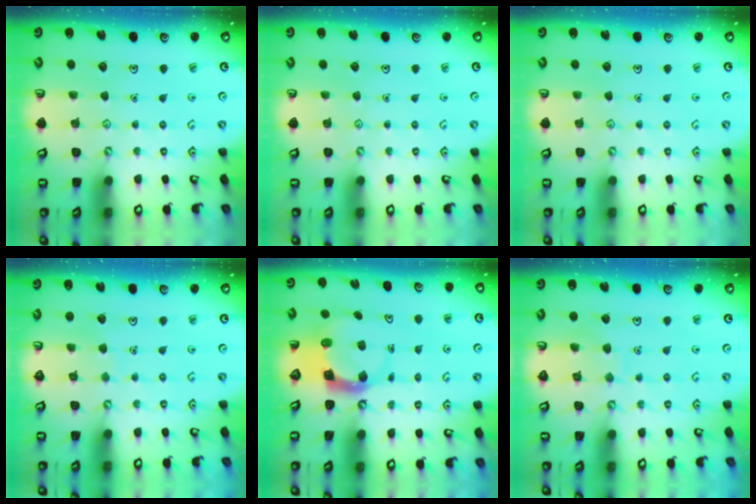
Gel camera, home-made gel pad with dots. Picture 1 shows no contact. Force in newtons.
{"total": 0.0}
{"total": 0.0}
{"total": 2.3, "press": 2.3, "slide": 0.1}
{"total": 3.8, "press": 3.8, "slide": 0.6}
{"total": 6.0, "press": 6.0, "slide": 0.6}